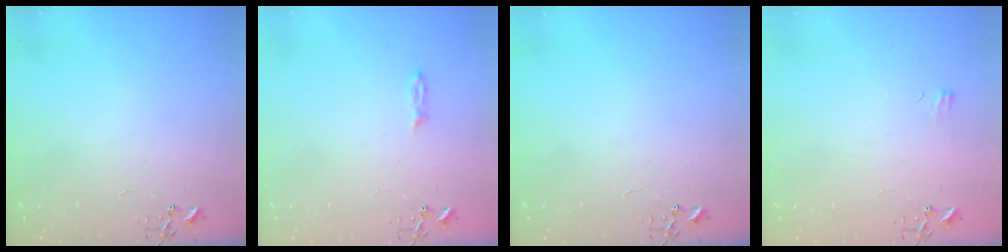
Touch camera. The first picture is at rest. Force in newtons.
{"total": 3.2, "press": 3.1, "slide": 0.3}
{"total": 0.0}
{"total": 4.7, "press": 4.7, "slide": 0.5}